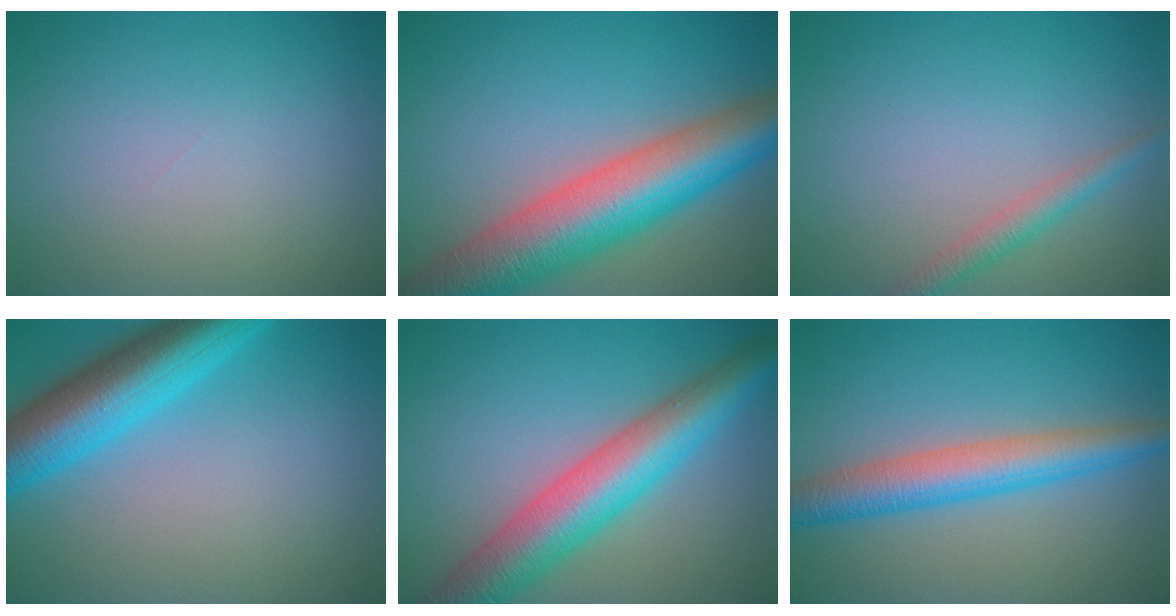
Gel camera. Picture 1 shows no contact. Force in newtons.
{"total": 11.5, "press": 11.5, "slide": 0.5}
{"total": 2.1, "press": 2.1, "slide": 0.0}
{"total": 8.2, "press": 8.2, "slide": 0.3}
{"total": 8.5, "press": 8.5, "slide": 0.3}
{"total": 5.4, "press": 5.4, "slide": 0.2}